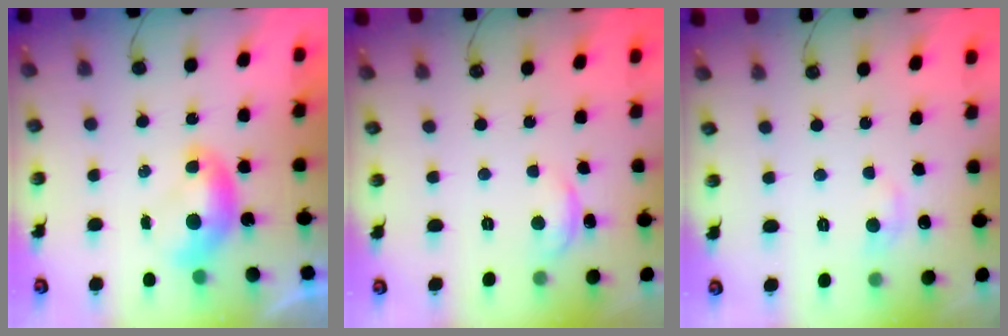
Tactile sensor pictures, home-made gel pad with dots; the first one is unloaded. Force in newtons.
{"total": 0.0}
{"total": 0.8, "press": 0.4, "slide": 0.7}